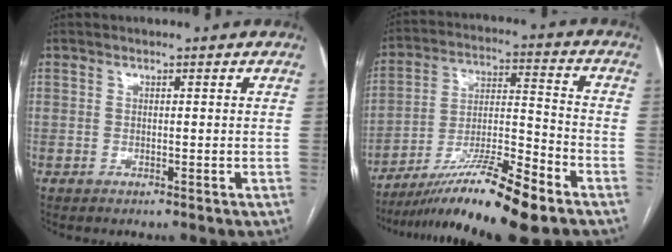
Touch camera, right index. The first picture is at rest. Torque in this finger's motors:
{"motor_torque": [0.69, -0.57, 0.69, 0.10]}